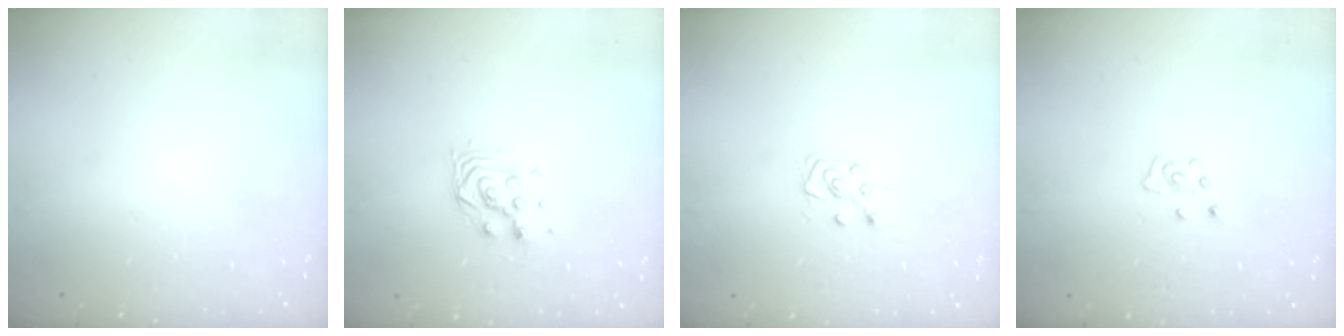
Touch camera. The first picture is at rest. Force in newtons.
{"total": 7.4, "press": 7.3, "slide": 0.6}
{"total": 4.8, "press": 4.8, "slide": 0.5}
{"total": 5.0, "press": 5.0, "slide": 0.3}